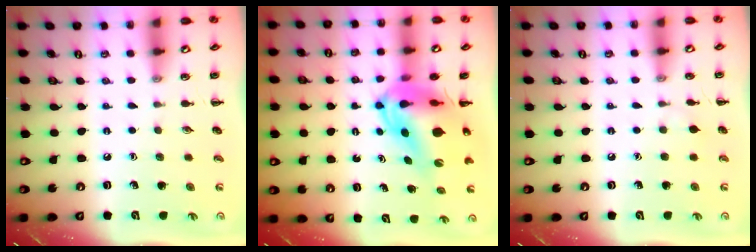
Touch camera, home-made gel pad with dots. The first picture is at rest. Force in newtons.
{"total": 11.3, "press": 10.7, "slide": 3.4}
{"total": 3.9, "press": 3.6, "slide": 1.5}